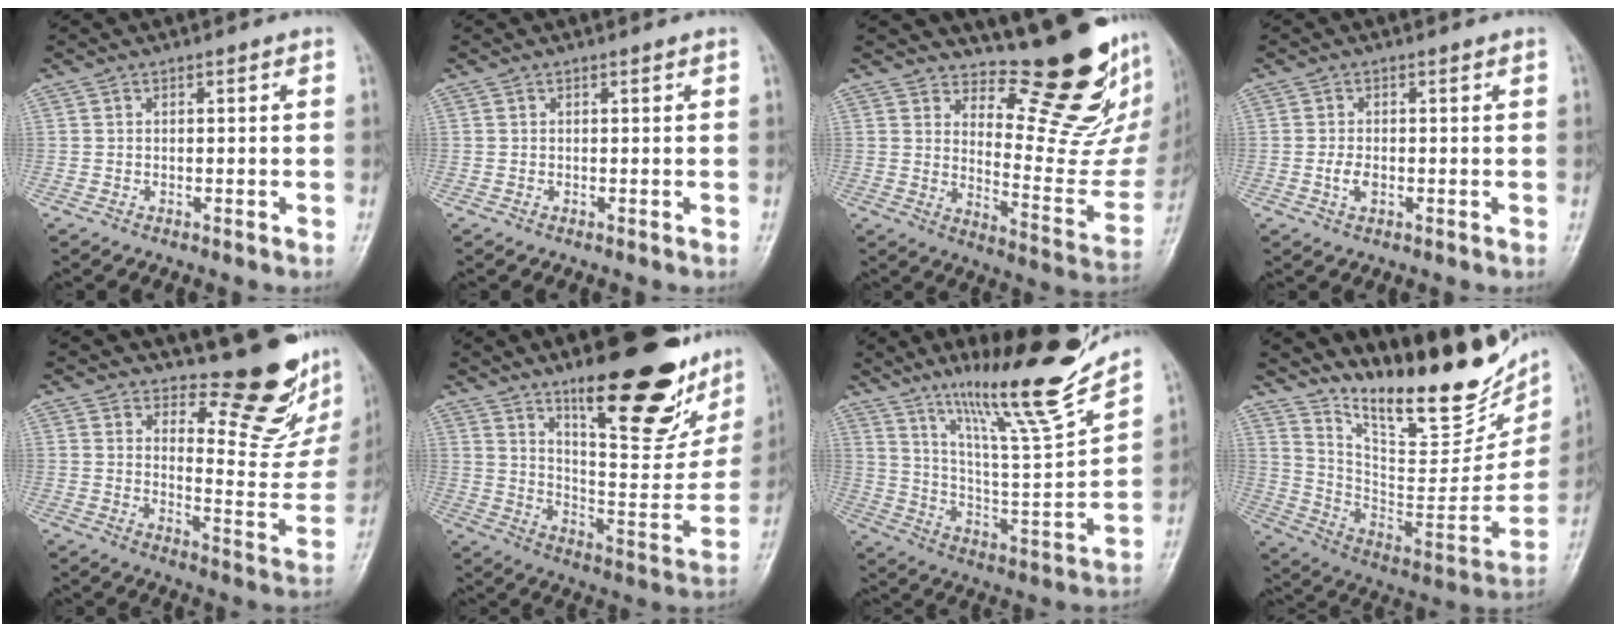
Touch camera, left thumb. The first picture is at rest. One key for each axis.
{"total": 0.0}
{"total": 19.3, "fx": 14.2, "fy": 6.0, "fz": 11.6, "tx": -0.109, "ty": -0.135, "tz": 0.202}
{"total": 2.2, "fx": -0.3, "fy": 1.2, "fz": 1.7, "tx": -0.035, "ty": -0.001, "tz": -0.007}
{"total": 14.9, "fx": 12.2, "fy": 4.6, "fz": 7.1, "tx": -0.051, "ty": -0.126, "tz": 0.159}
{"total": 25.9, "fx": 16.7, "fy": 8.1, "fz": 18.0, "tx": -0.206, "ty": -0.091, "tz": 0.253}
{"total": 20.1, "fx": 15.3, "fy": 1.5, "fz": 13.0, "tx": -0.179, "ty": -0.092, "tz": 0.262}
{"total": 26.9, "fx": 20.1, "fy": 8.7, "fz": 15.7, "tx": -0.201, "ty": -0.112, "tz": 0.308}